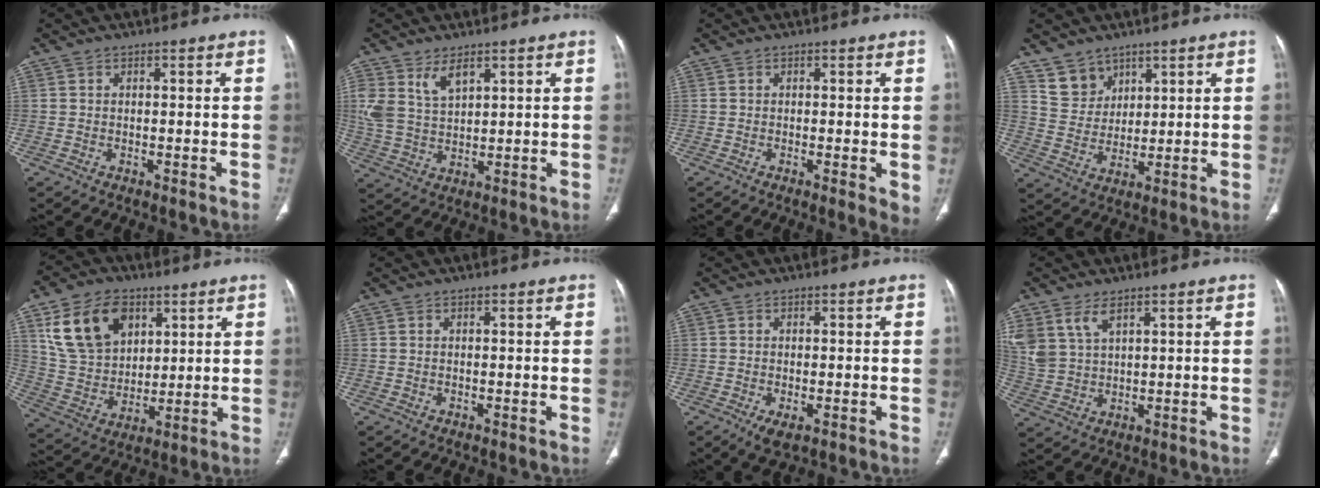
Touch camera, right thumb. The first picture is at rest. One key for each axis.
{"total": 6.6, "fx": 3.7, "fy": 3.5, "fz": 4.2, "tx": -0.076, "ty": -0.018, "tz": 0.084}
{"total": 3.1, "fx": -0.2, "fy": 0.8, "fz": 3.0, "tx": -0.042, "ty": -0.011, "tz": -0.008}
{"total": 6.3, "fx": 4.6, "fy": 4.3, "fz": 0.7, "tx": 0.017, "ty": -0.039, "tz": 0.095}
{"total": 16.4, "fx": 7.1, "fy": 11.5, "fz": 9.3, "tx": -0.139, "ty": -0.018, "tz": 0.144}
{"total": 0.0}
{"total": 2.6, "fx": -1.2, "fy": 1.1, "fz": 2.1, "tx": -0.037, "ty": -0.005, "tz": -0.017}
{"total": 7.2, "fx": 4.2, "fy": 3.8, "fz": 4.4, "tx": -0.095, "ty": -0.007, "tz": 0.095}